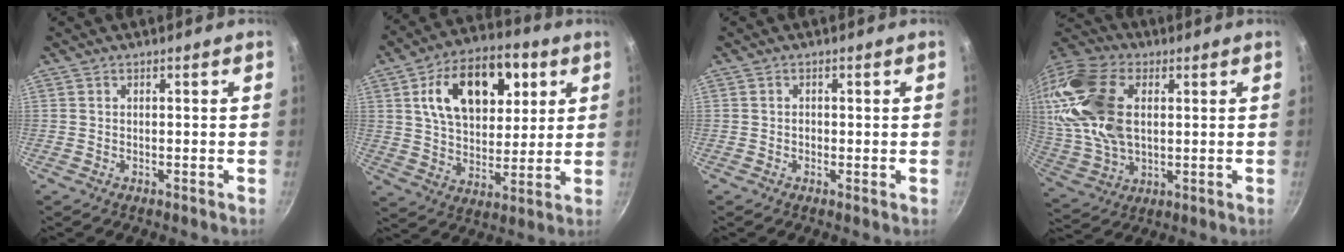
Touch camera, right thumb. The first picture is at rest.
{"total": 19.6, "force": [6.8, 11.8, 14.1], "torque": [-0.188, -0.008, 0.111]}
{"total": 1.2, "force": [0.3, 0.4, 1.0], "torque": [-0.017, -0.002, 0.005]}
{"total": 27.0, "force": [6.1, 16.8, 20.3], "torque": [-0.489, 0.021, 0.119]}